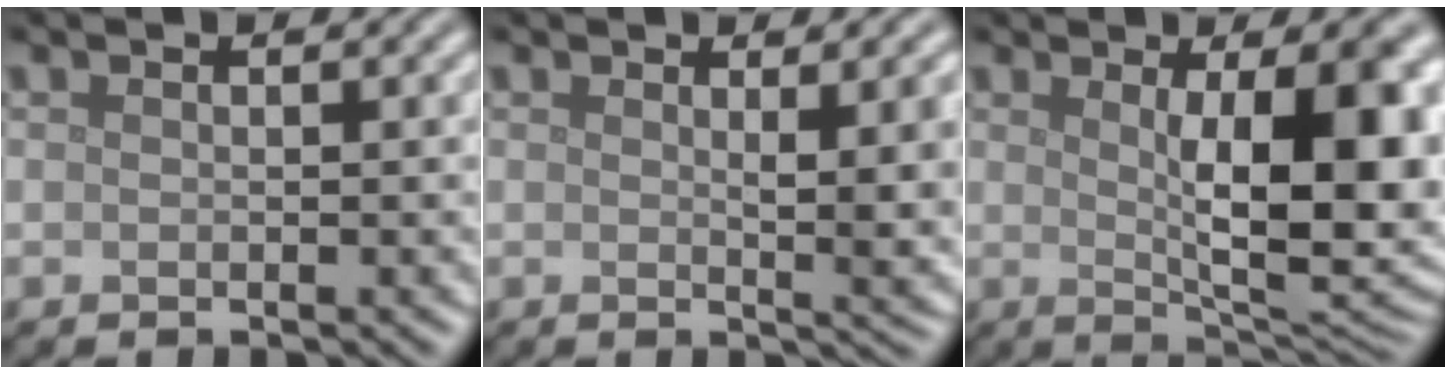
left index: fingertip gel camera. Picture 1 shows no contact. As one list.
[{"total": 4.8, "force": [1.0, 1.2, 4.5], "torque": [-0.051, -0.002, 0.016]}, {"total": 10.6, "force": [1.2, 3.2, 10.0], "torque": [-0.131, -0.007, 0.025]}]